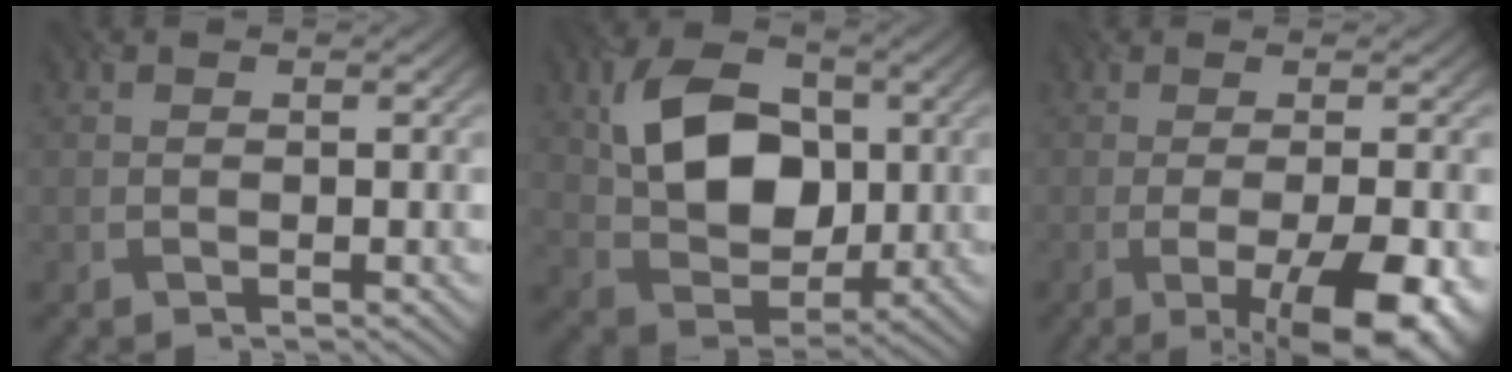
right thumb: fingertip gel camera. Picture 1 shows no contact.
{"total": 9.5, "force": [1.6, 7.1, 6.2], "torque": [-0.132, 0.009, 0.033]}
{"total": 12.3, "force": [-4.7, 3.8, 10.6], "torque": [-0.124, 0.005, -0.056]}